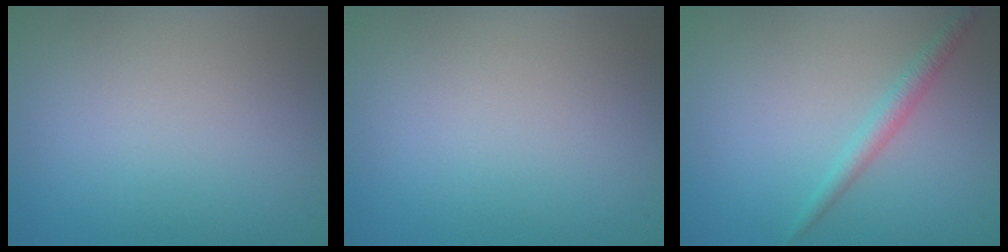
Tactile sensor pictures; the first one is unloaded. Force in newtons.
{"total": 0.0}
{"total": 1.7, "press": 1.7, "slide": 0.0}